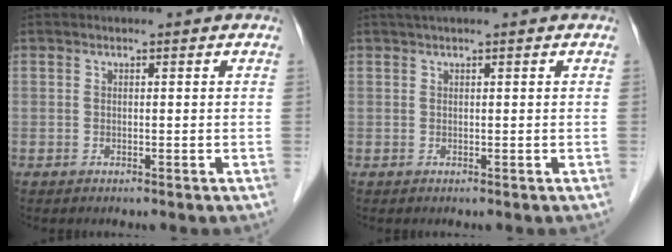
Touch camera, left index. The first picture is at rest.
{"total": 2.5, "force": [2.0, -0.1, 1.5], "torque": [-0.020, 0.029, 0.035]}